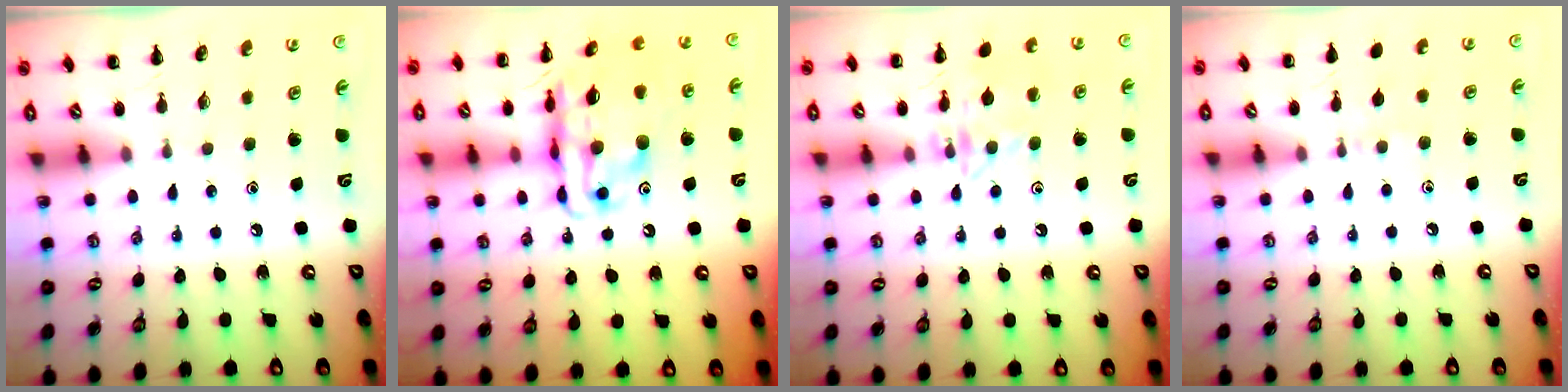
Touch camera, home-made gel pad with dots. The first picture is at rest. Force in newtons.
{"total": 19.5, "press": 19.2, "slide": 3.6}
{"total": 12.8, "press": 12.8, "slide": 0.6}
{"total": 4.9, "press": 4.5, "slide": 1.8}